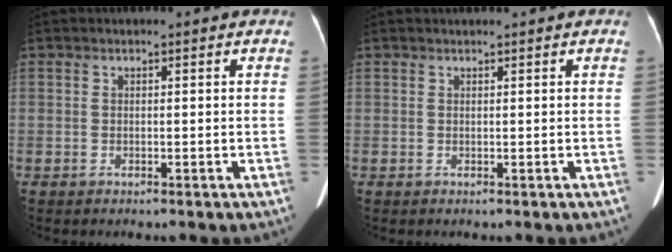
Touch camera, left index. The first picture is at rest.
{"total": 0.9, "force": [0.9, -0.1, 0.3], "torque": [-0.006, 0.013, 0.020]}